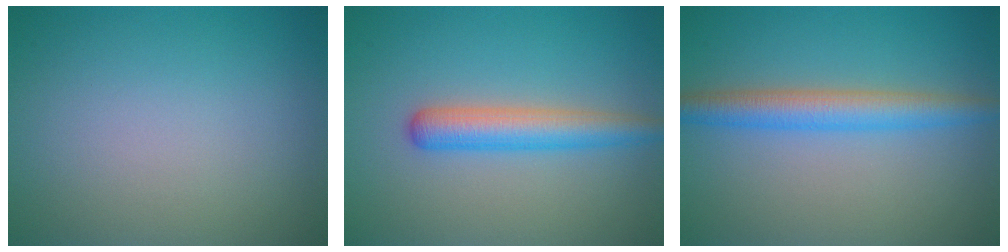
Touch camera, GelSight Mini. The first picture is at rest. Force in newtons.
{"total": 3.8, "press": 3.8, "slide": 0.0}
{"total": 3.9, "press": 3.9, "slide": 0.0}